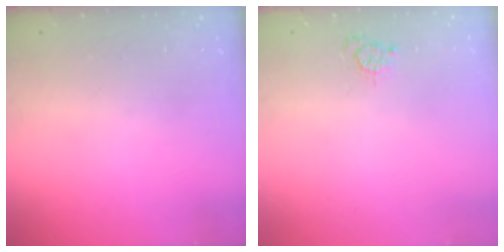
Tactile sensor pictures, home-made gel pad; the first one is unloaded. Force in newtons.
{"total": 2.5, "press": 2.5, "slide": 0.3}